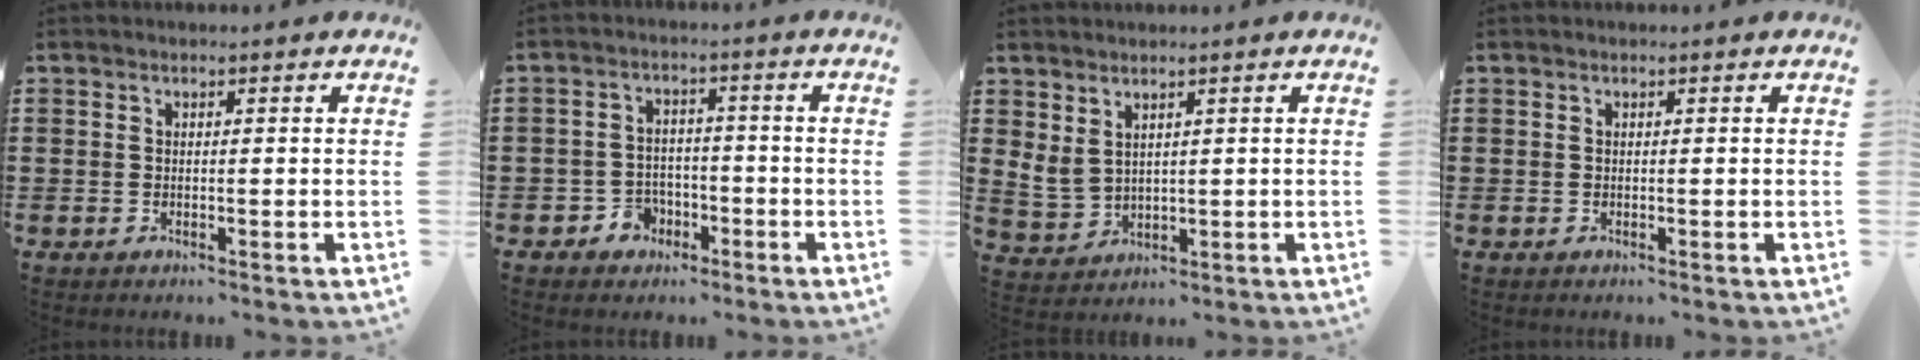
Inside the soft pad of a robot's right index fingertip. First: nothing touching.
{"total": 3.6, "force": [-2.1, 2.8, 0.7], "torque": [-0.023, 0.008, -0.043]}
{"total": 2.6, "force": [1.7, 1.5, 1.2], "torque": [-0.040, 0.003, 0.031]}
{"total": 0.0}